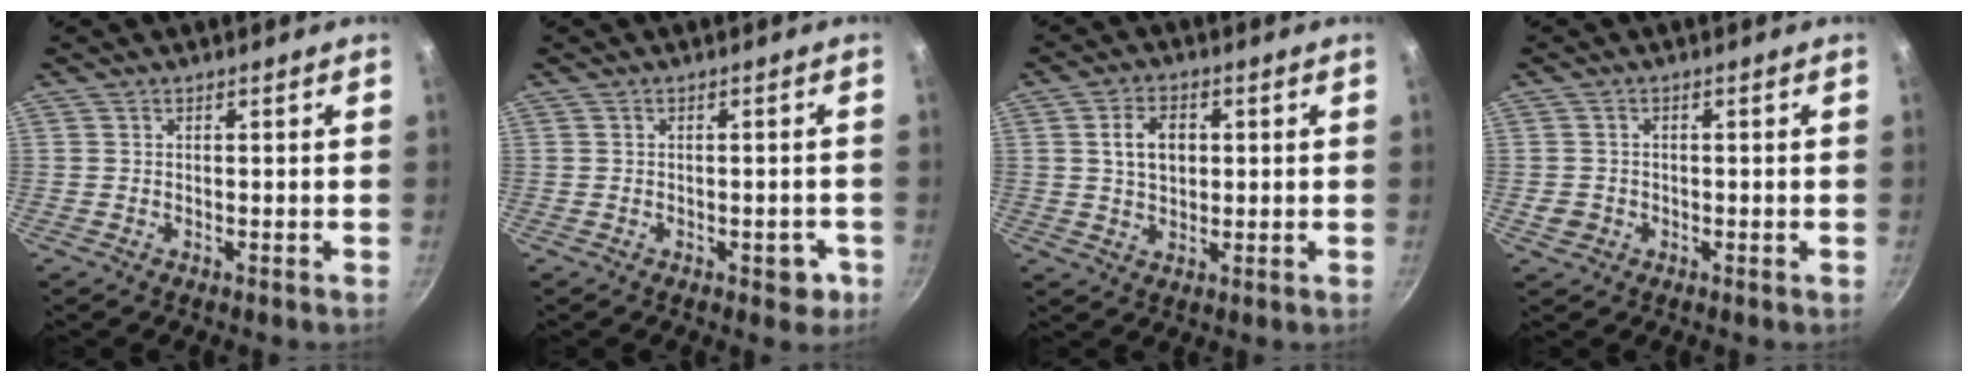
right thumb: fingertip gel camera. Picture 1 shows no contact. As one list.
[{"total": 3.4, "force": [-1.2, 2.0, 2.5], "torque": [-0.007, 0.016, -0.010]}, {"total": 6.8, "force": [1.3, 4.6, 4.9], "torque": [-0.070, 0.002, 0.022]}, {"total": 2.5, "force": [-0.5, 2.3, 0.9], "torque": [-0.015, 0.004, -0.006]}]